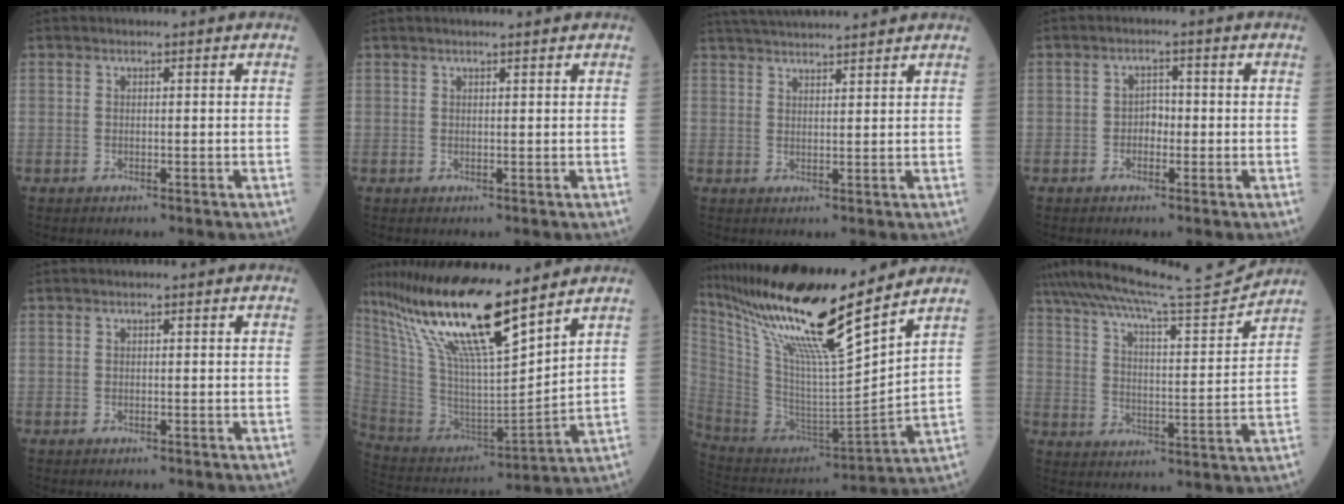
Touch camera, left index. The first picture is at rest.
{"total": 2.4, "force": [2.1, -0.1, 1.1], "torque": [-0.011, 0.016, 0.031]}
{"total": 10.1, "force": [9.4, 0.2, 3.6], "torque": [-0.068, 0.031, 0.144]}
{"total": 2.1, "force": [-0.5, 1.4, 1.4], "torque": [-0.016, 0.007, -0.011]}
{"total": 0.0}
{"total": 21.0, "force": [15.1, 2.5, 14.4], "torque": [-0.281, 0.002, 0.281]}
{"total": 22.4, "force": [16.9, 0.7, 14.6], "torque": [-0.274, -0.004, 0.313]}
{"total": 16.4, "force": [15.4, -1.1, 5.4], "torque": [-0.104, -0.027, 0.240]}